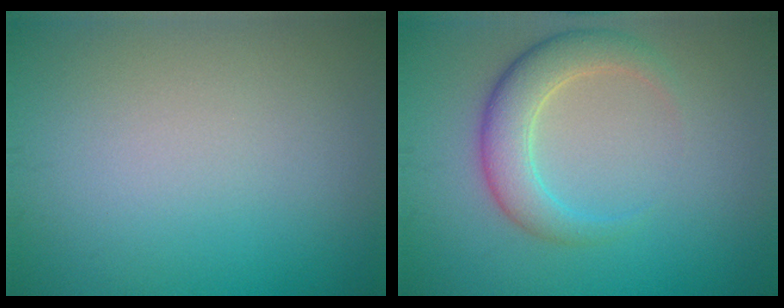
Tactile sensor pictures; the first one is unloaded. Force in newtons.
{"total": 4.1, "press": 4.1, "slide": 0.3}